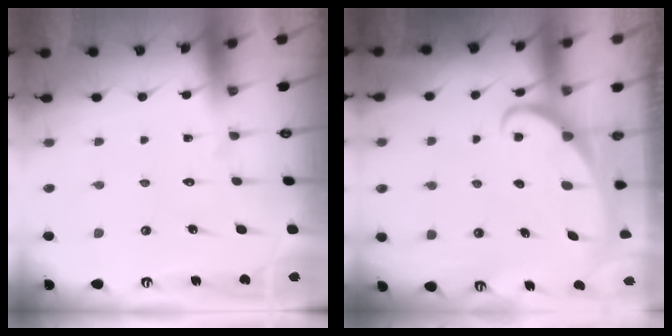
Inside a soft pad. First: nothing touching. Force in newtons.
{"total": 2.4, "press": 2.3, "slide": 0.3}